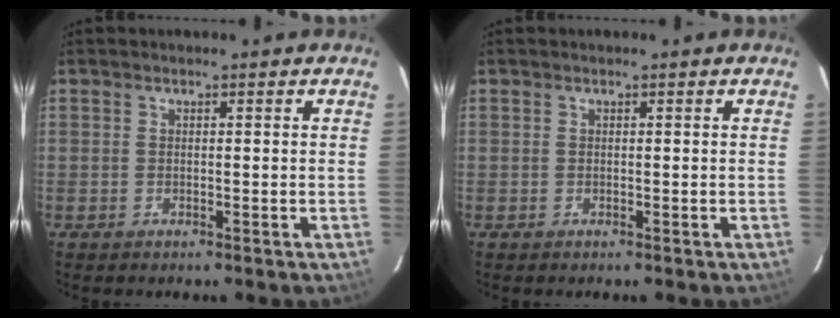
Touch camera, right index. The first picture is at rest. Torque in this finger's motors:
{"motor_torque": [-0.07, 0.07, 0.11, 0.00]}